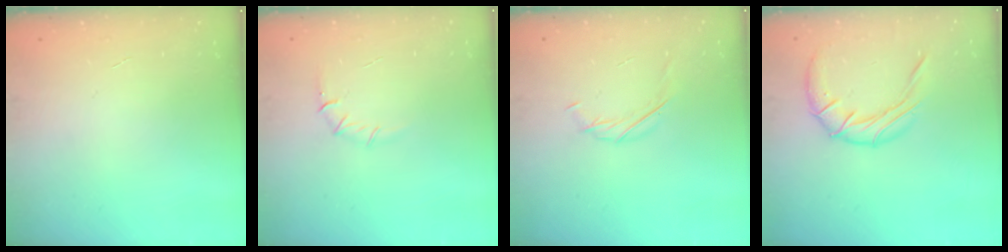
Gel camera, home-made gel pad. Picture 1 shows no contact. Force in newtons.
{"total": 6.1, "press": 5.7, "slide": 2.1}
{"total": 4.0, "press": 3.9, "slide": 1.0}
{"total": 10.6, "press": 10.6, "slide": 1.0}